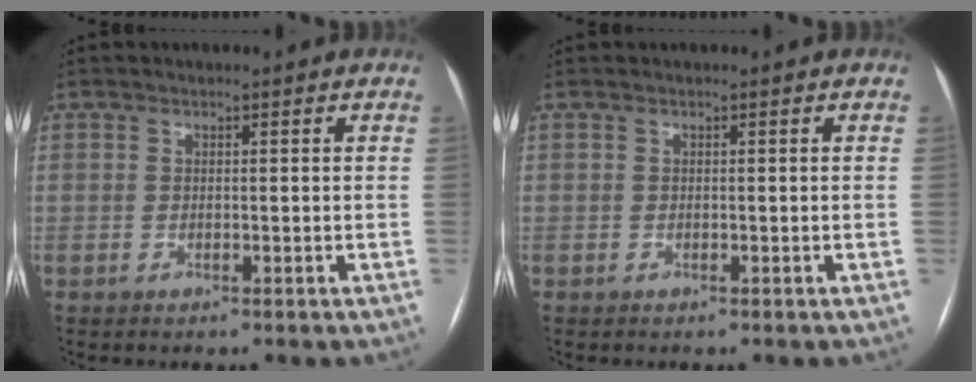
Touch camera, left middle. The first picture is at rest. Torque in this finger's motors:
{"motor_torque": [0.00, 0.02, 0.00, 0.00]}